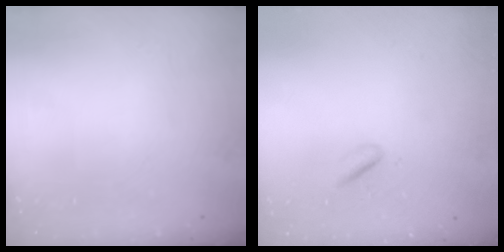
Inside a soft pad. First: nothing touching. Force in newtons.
{"total": 2.5, "press": 2.4, "slide": 0.7}